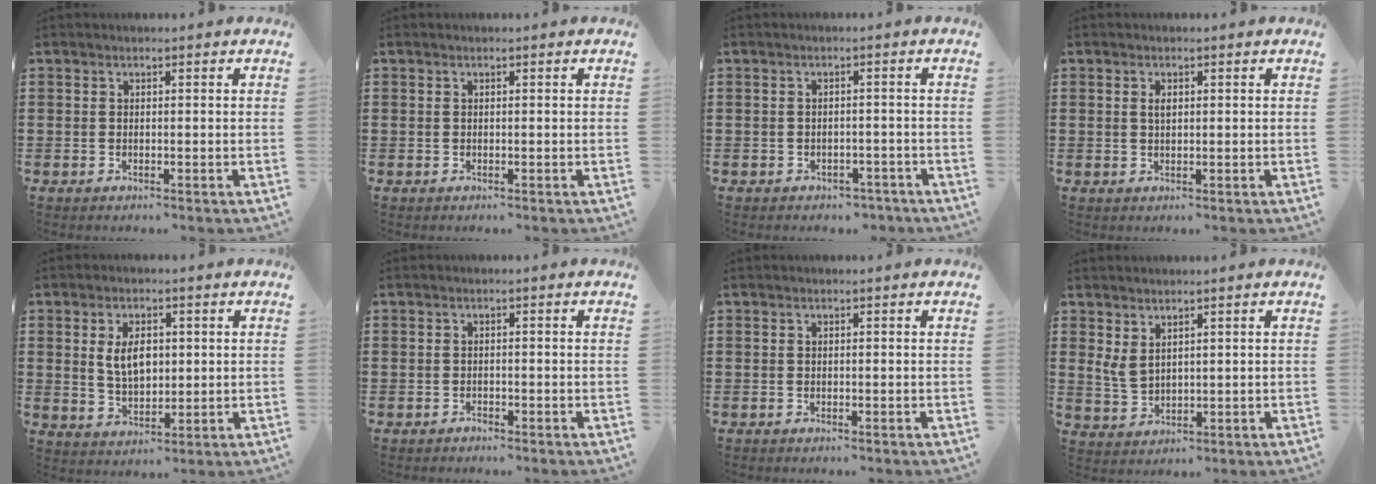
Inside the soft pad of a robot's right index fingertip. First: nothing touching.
{"total": 0.0}
{"total": 1.7, "force": [-1.6, 0.7, 0.0], "torque": [-0.006, 0.002, -0.036]}
{"total": 1.4, "force": [0.4, 0.6, 1.2], "torque": [-0.025, 0.005, 0.005]}
{"total": 5.5, "force": [1.0, 3.2, 4.4], "torque": [-0.078, 0.005, 0.012]}
{"total": 0.8, "force": [-0.8, 0.1, 0.1], "torque": [-0.005, -0.001, -0.016]}
{"total": 0.0}
{"total": 3.1, "force": [1.9, 1.6, 1.9], "torque": [-0.051, 0.000, 0.033]}